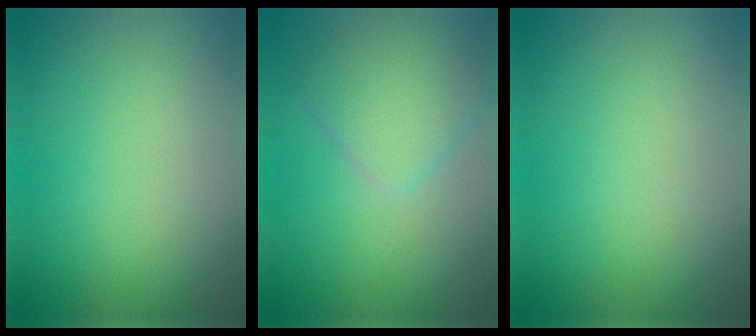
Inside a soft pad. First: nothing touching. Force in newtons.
{"total": 3.7, "press": 3.7, "slide": 0.1}
{"total": 0.0}